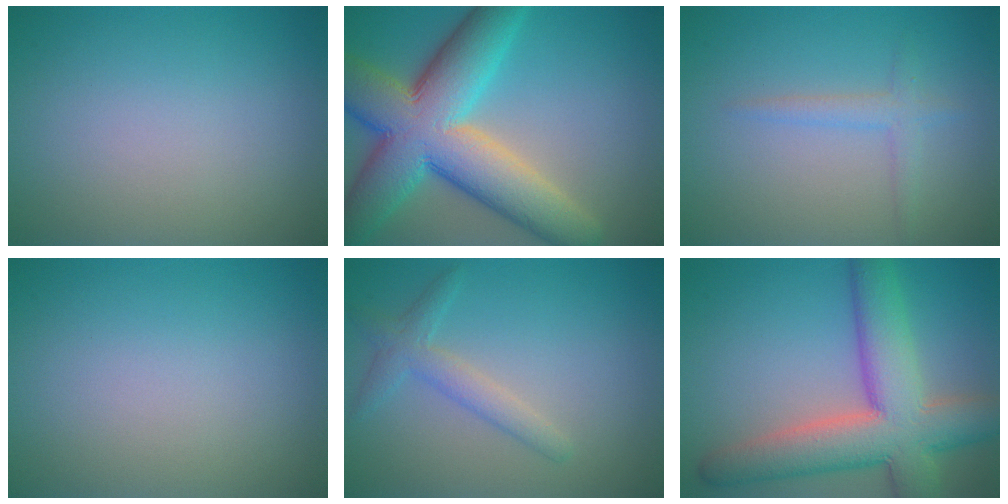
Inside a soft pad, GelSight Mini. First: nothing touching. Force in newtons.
{"total": 12.9, "press": 12.8, "slide": 0.7}
{"total": 1.7, "press": 1.7, "slide": 0.1}
{"total": 0.0}
{"total": 2.4, "press": 2.4, "slide": 0.0}
{"total": 9.8, "press": 9.8, "slide": 0.8}